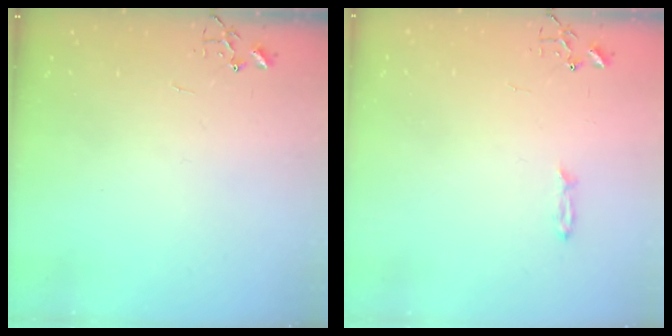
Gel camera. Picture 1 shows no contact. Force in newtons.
{"total": 2.7, "press": 2.7, "slide": 0.4}